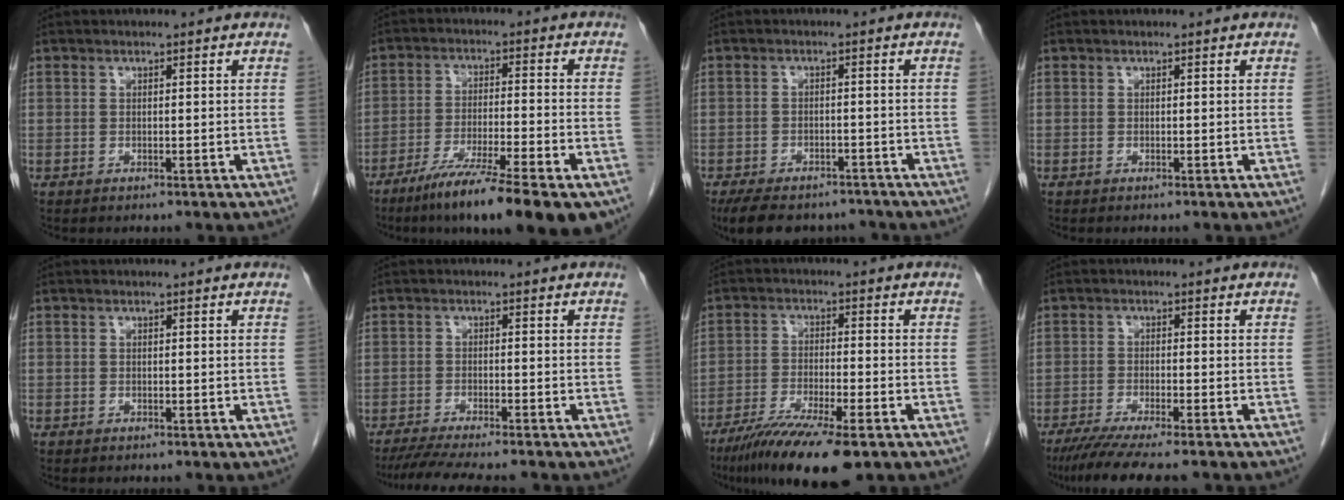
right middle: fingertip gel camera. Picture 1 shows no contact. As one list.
[{"total": 15.3, "force": [-10.5, 0.9, 11.1], "torque": [-0.156, -0.038, -0.170]}, {"total": 12.1, "force": [-9.9, 5.0, 4.7], "torque": [-0.090, -0.003, -0.136]}, {"total": 0.0}, {"total": 0.5, "force": [-0.4, 0.3, 0.1], "torque": [-0.008, 0.002, -0.009]}, {"total": 10.2, "force": [-8.8, 0.8, 5.0], "torque": [-0.075, -0.019, -0.134]}, {"total": 12.9, "force": [-8.9, 1.5, 9.2], "torque": [-0.163, -0.035, -0.146]}, {"total": 10.7, "force": [-8.8, 0.6, 6.0], "torque": [-0.088, -0.026, -0.137]}]